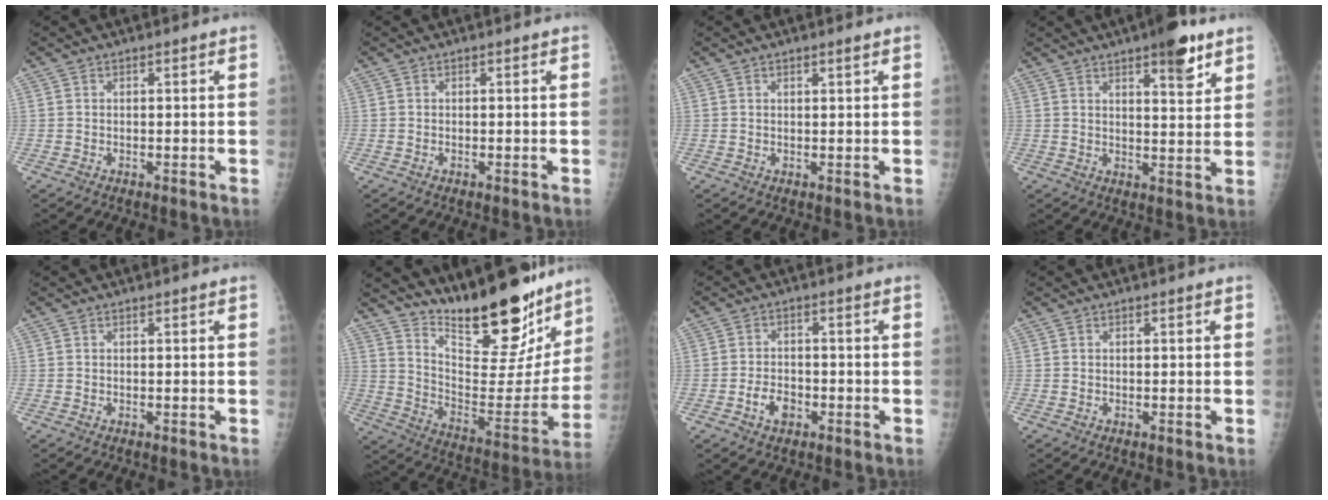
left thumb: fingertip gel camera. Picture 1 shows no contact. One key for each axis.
{"total": 0.0}
{"total": 0.9, "fx": 0.6, "fy": 0.2, "fz": 0.7, "tx": -0.012, "ty": -0.003, "tz": 0.011}
{"total": 8.4, "fx": 5.2, "fy": 2.4, "fz": 6.1, "tx": -0.069, "ty": -0.027, "tz": 0.071}
{"total": 0.0}
{"total": 26.3, "fx": 20.2, "fy": 8.4, "fz": 14.7, "tx": -0.184, "ty": -0.118, "tz": 0.306}
{"total": 4.2, "fx": -1.9, "fy": 2.8, "fz": 2.5, "tx": -0.034, "ty": 0.017, "tz": -0.033}
{"total": 0.0}